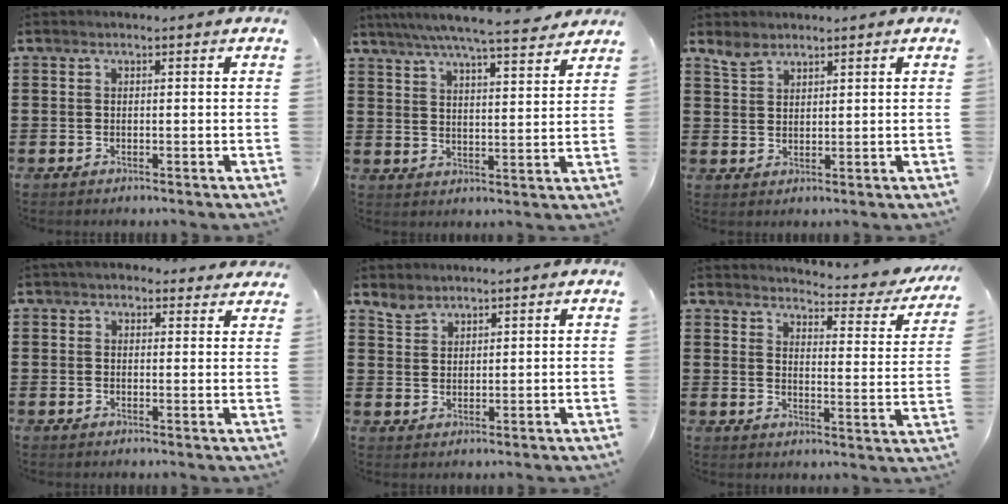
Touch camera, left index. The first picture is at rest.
{"total": 6.3, "force": [5.7, -0.3, 2.7], "torque": [-0.071, -0.028, 0.098]}
{"total": 2.7, "force": [2.3, 1.1, 0.8], "torque": [-0.020, 0.001, 0.046]}
{"total": 2.8, "force": [2.3, 1.4, 0.7], "torque": [-0.023, 0.002, 0.042]}
{"total": 2.5, "force": [2.2, 1.0, 0.3], "torque": [-0.012, 0.000, 0.044]}
{"total": 3.4, "force": [3.2, -0.1, 0.8], "torque": [-0.022, -0.038, 0.046]}